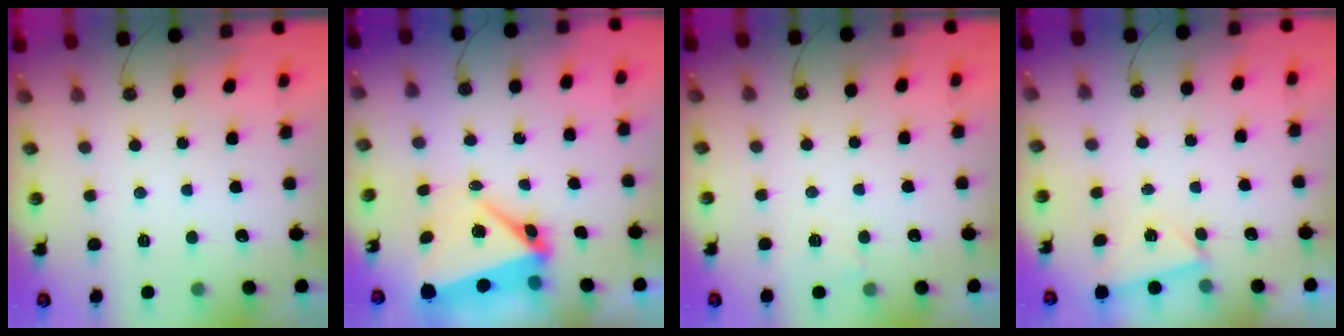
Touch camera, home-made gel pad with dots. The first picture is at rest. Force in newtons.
{"total": 7.0, "press": 6.7, "slide": 1.9}
{"total": 3.9, "press": 2.8, "slide": 2.8}
{"total": 2.2, "press": 2.2, "slide": 0.2}